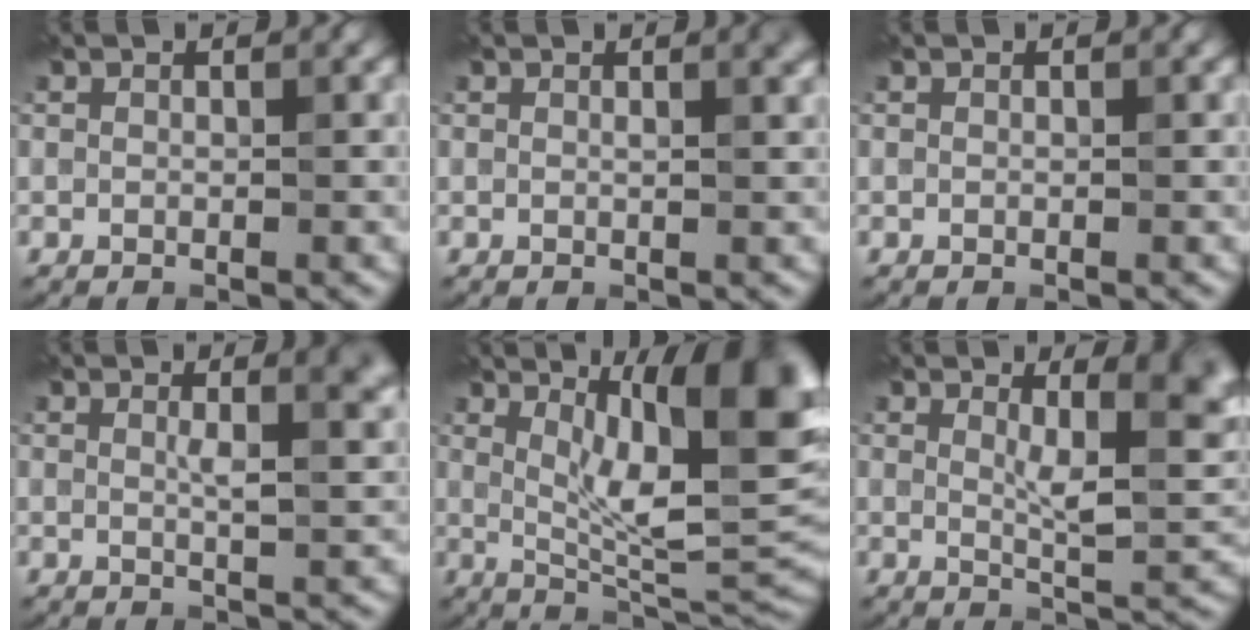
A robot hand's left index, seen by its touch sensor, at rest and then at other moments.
{"total": 1.3, "force": [0.7, 0.3, 1.1], "torque": [-0.005, 0.005, 0.009]}
{"total": 0.0}
{"total": 3.2, "force": [1.4, 0.7, 2.8], "torque": [-0.040, 0.004, 0.020]}
{"total": 11.9, "force": [4.0, 3.2, 10.8], "torque": [-0.140, -0.003, 0.066]}
{"total": 5.9, "force": [2.0, 1.2, 5.4], "torque": [-0.074, -0.003, 0.033]}